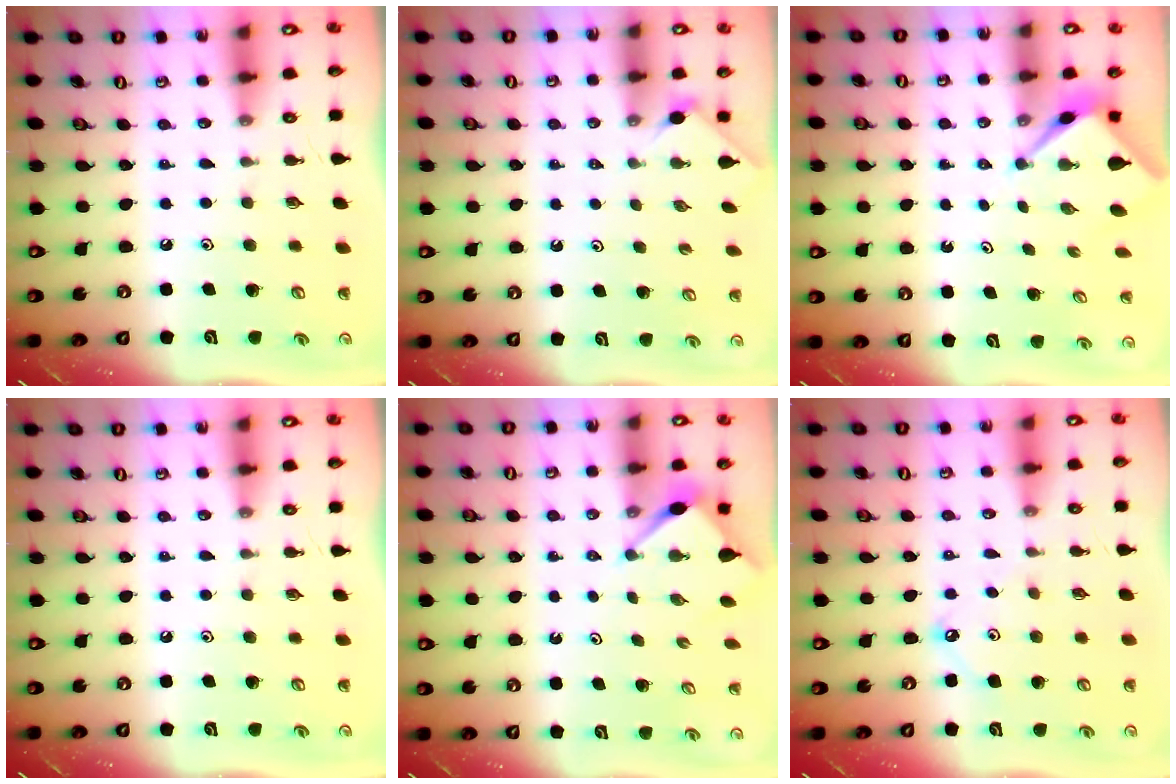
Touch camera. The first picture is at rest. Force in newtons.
{"total": 1.7, "press": 1.7, "slide": 0.4}
{"total": 2.7, "press": 2.7, "slide": 0.1}
{"total": 0.0}
{"total": 3.3, "press": 3.2, "slide": 0.3}
{"total": 5.0, "press": 5.0, "slide": 0.3}